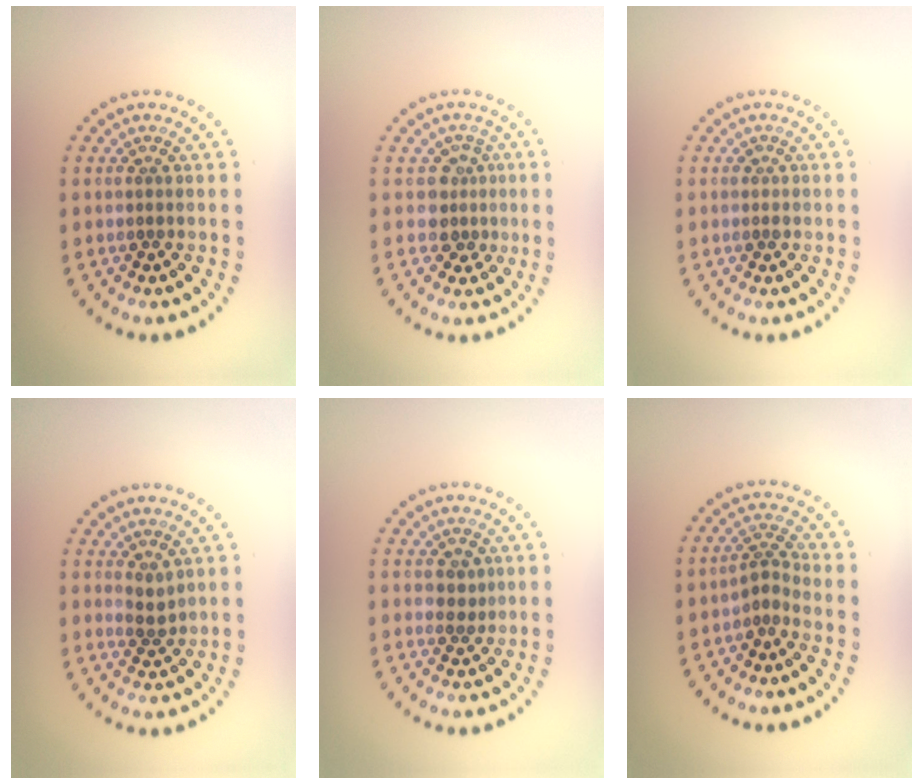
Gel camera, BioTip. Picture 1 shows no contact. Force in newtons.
{"total": 2.4, "press": 1.9, "slide": 1.5}
{"total": 0.7, "press": 0.7, "slide": 0.1}
{"total": 1.5, "press": 1.4, "slide": 0.5}
{"total": 1.1, "press": 0.9, "slide": 0.5}
{"total": 1.8, "press": 1.2, "slide": 1.4}